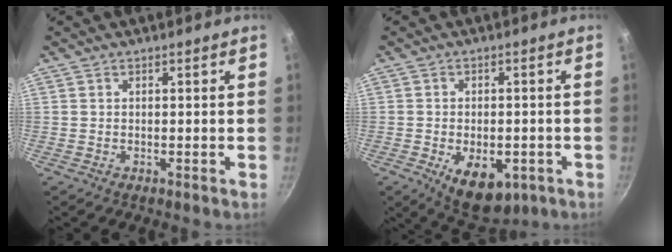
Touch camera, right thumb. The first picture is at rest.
{"total": 10.5, "force": [-3.7, 6.1, 7.7], "torque": [-0.084, 0.007, -0.037]}